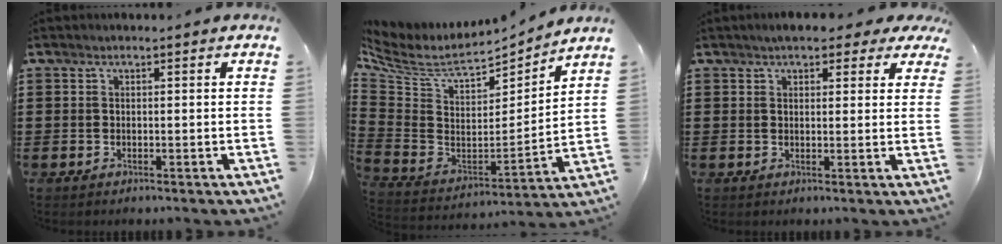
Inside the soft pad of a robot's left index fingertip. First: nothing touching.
{"total": 7.1, "force": [5.9, 2.2, 3.4], "torque": [-0.096, -0.048, 0.098]}
{"total": 3.5, "force": [2.7, 1.5, 1.7], "torque": [-0.028, 0.001, 0.043]}